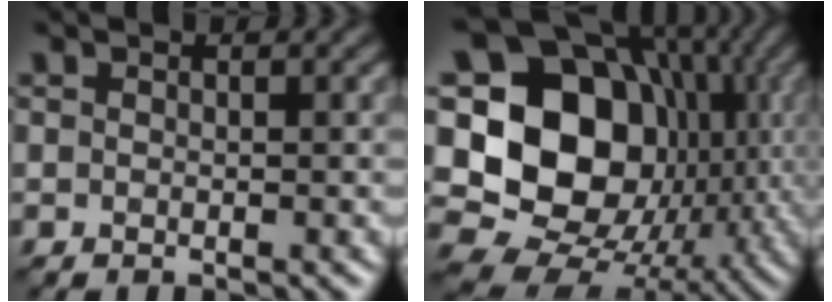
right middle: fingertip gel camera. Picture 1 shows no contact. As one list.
[{"total": 19.4, "force": [1.0, 15.9, 11.0], "torque": [-0.213, 0.008, 0.021]}]